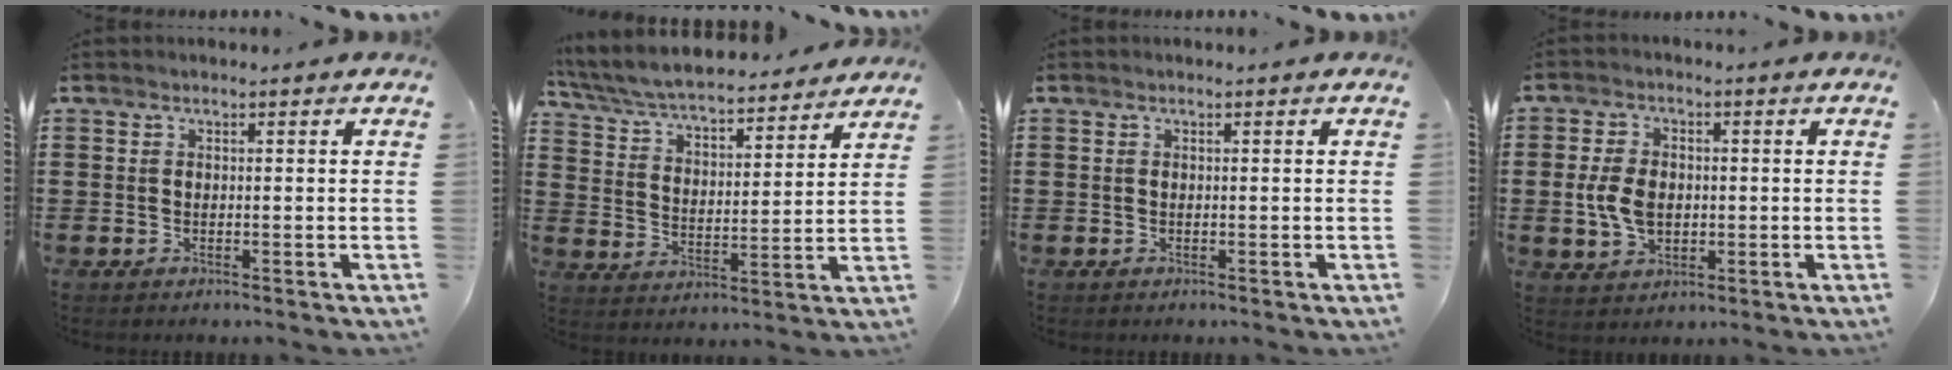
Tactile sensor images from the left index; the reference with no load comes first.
{"total": 6.2, "force": [5.9, 0.5, 1.9], "torque": [-0.063, -0.040, 0.099]}
{"total": 0.0}
{"total": 6.2, "force": [-0.3, 4.1, 4.6], "torque": [-0.113, 0.006, -0.011]}